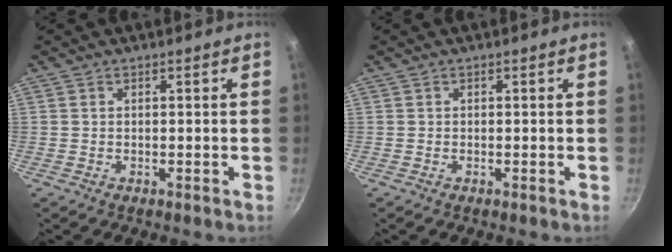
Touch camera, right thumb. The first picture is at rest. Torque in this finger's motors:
{"motor_torque": [-0.02, 0.01, 0.01, 0.01, 0.00]}